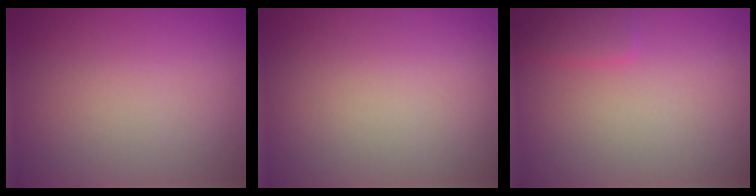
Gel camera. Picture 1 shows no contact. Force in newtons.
{"total": 0.0}
{"total": 1.5, "press": 1.5, "slide": 0.1}